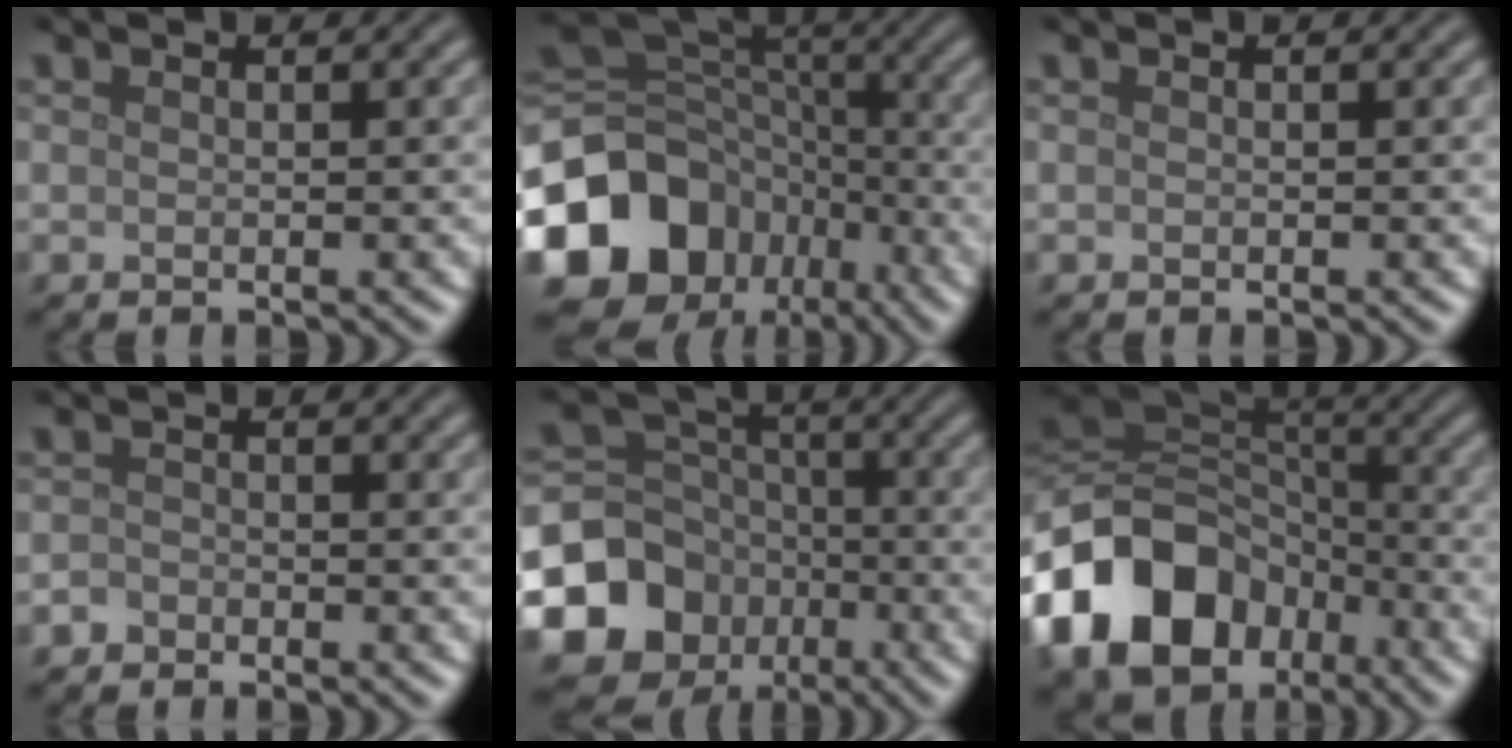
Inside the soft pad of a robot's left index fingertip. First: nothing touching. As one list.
[{"total": 17.6, "force": [-8.0, 13.9, 7.2], "torque": [-0.192, -0.012, -0.135]}, {"total": 0.0}, {"total": 1.1, "force": [-0.8, 0.7, 0.1], "torque": [0.003, 0.003, -0.018]}, {"total": 12.2, "force": [-5.3, 10.3, 3.8], "torque": [-0.084, -0.021, -0.110]}, {"total": 14.3, "force": [-6.4, 10.3, 7.7], "torque": [-0.175, -0.011, -0.125]}]